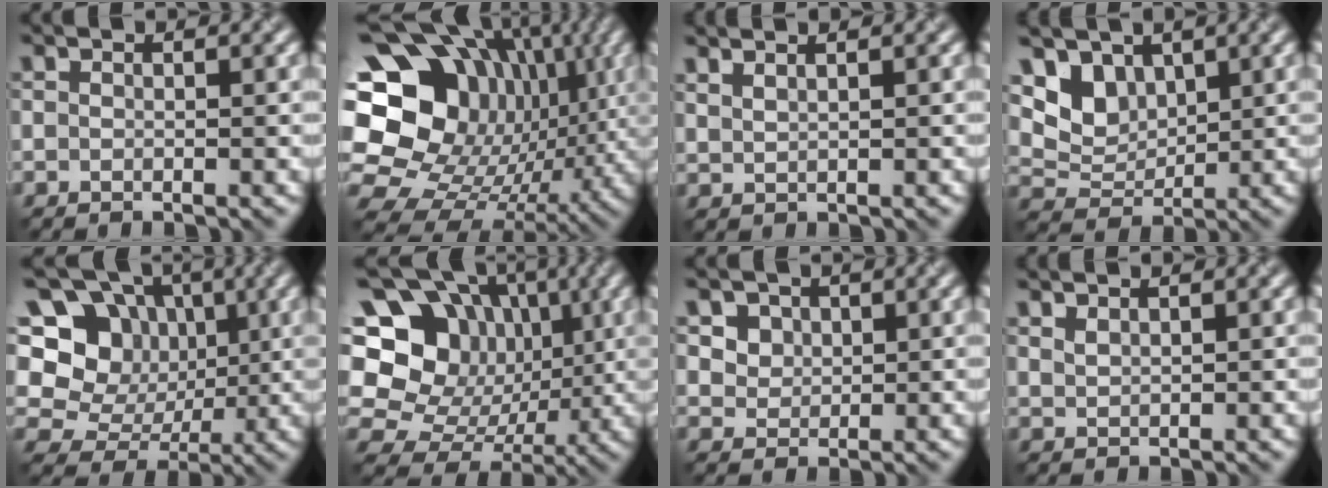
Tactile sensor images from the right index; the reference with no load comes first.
{"total": 20.3, "force": [4.5, 16.9, 10.4], "torque": [-0.209, 0.040, 0.071]}
{"total": 2.4, "force": [2.1, 0.8, 0.8], "torque": [0.003, 0.006, 0.014]}
{"total": 4.4, "force": [2.9, 3.0, 1.4], "torque": [-0.041, -0.008, 0.067]}
{"total": 13.3, "force": [4.2, 11.4, 5.4], "torque": [-0.144, 0.060, 0.055]}
{"total": 18.5, "force": [4.4, 16.1, 7.9], "torque": [-0.178, 0.067, 0.054]}
{"total": 4.4, "force": [2.8, 3.1, 1.5], "torque": [-0.036, 0.015, 0.040]}
{"total": 1.2, "force": [1.2, 0.0, -0.2], "torque": [0.000, 0.008, 0.026]}